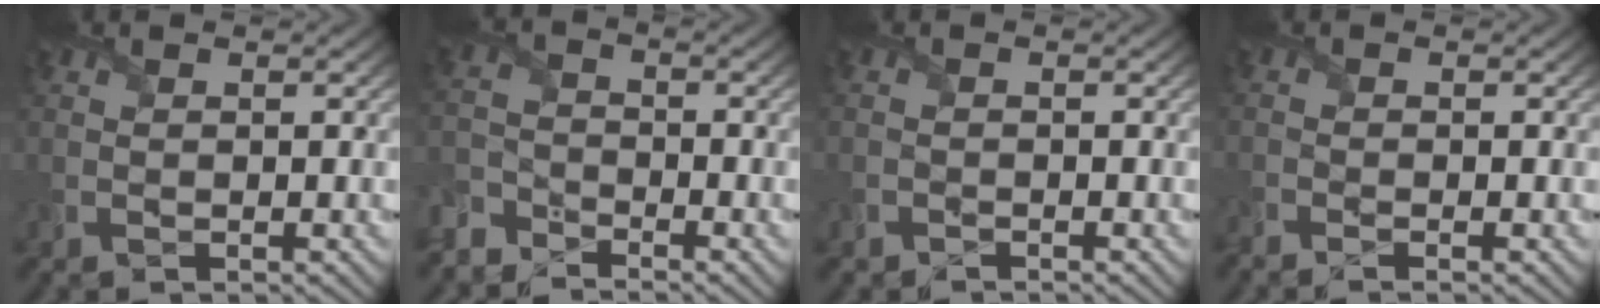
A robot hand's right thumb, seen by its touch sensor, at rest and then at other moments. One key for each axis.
{"total": 4.3, "fx": -4.0, "fy": 1.3, "fz": 0.5, "tx": -0.018, "ty": -0.004, "tz": -0.098}
{"total": 1.1, "fx": -1.0, "fy": 0.4, "fz": -0.2, "tx": 0.011, "ty": -0.002, "tz": -0.022}
{"total": 1.5, "fx": -1.4, "fy": 0.0, "fz": 0.5, "tx": -0.017, "ty": -0.008, "tz": -0.033}